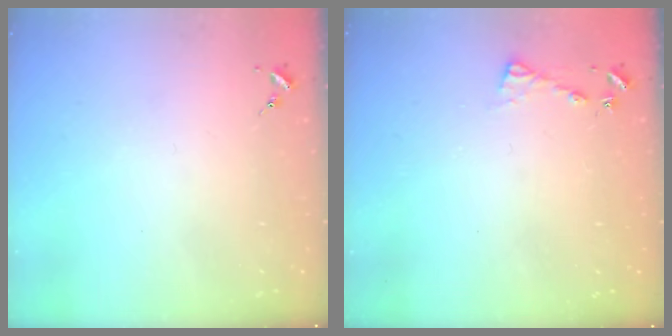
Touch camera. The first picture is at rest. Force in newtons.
{"total": 4.3, "press": 4.3, "slide": 0.3}